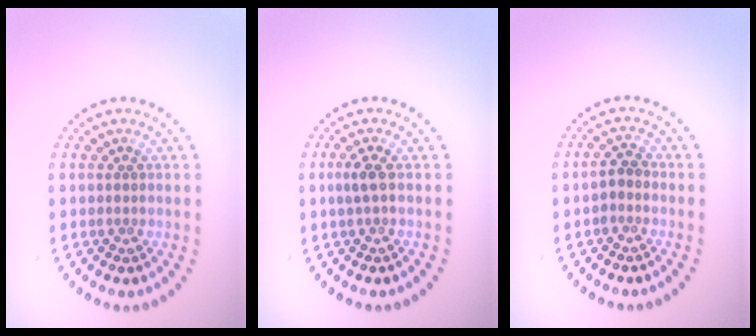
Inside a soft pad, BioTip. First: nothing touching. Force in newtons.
{"total": 1.2, "press": 1.0, "slide": 0.6}
{"total": 1.3, "press": 1.2, "slide": 0.6}